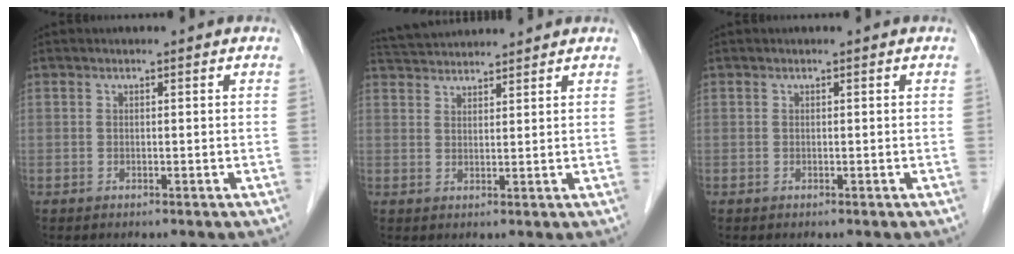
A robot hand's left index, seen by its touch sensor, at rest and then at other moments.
{"total": 7.0, "force": [6.9, 0.4, 1.5], "torque": [-0.034, 0.040, 0.115]}
{"total": 0.0}